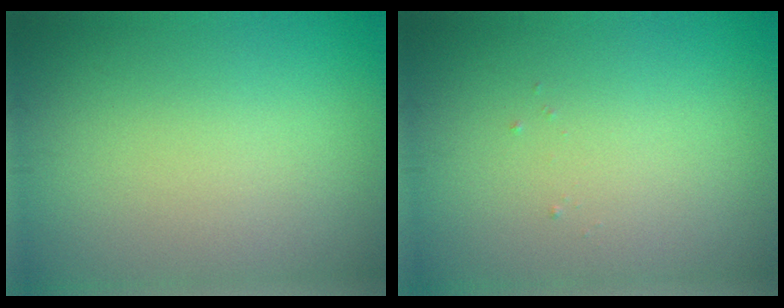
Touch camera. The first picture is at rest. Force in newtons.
{"total": 0.0}